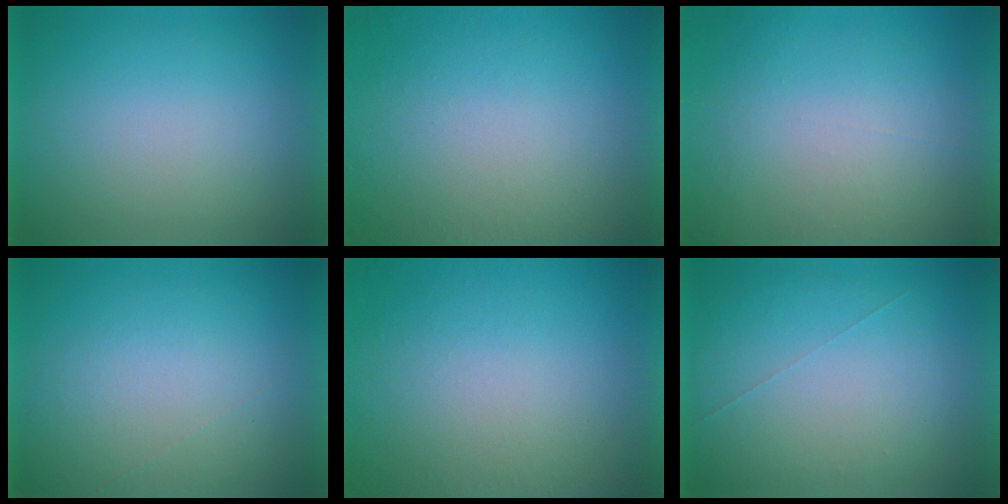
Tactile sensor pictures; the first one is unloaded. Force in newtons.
{"total": 5.8}
{"total": 7.3}
{"total": 1.0}
{"total": 5.8}
{"total": 1.0}